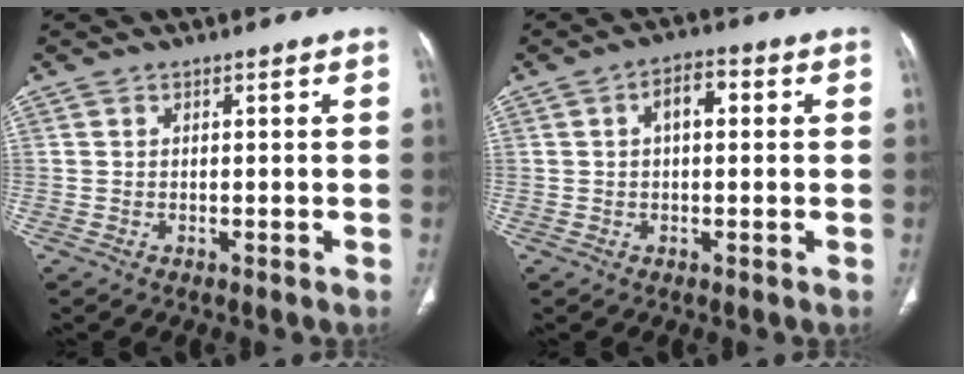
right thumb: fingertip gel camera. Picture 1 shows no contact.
{"total": 4.8, "force": [0.9, 2.6, 3.9], "torque": [-0.060, 0.017, 0.009]}